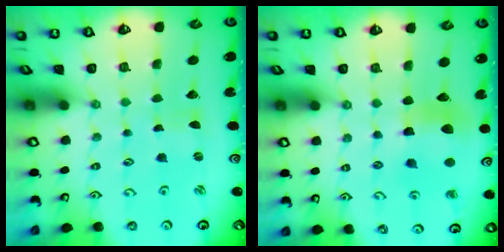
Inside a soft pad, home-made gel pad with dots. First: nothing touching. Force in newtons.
{"total": 8.9, "press": 8.8, "slide": 1.2}